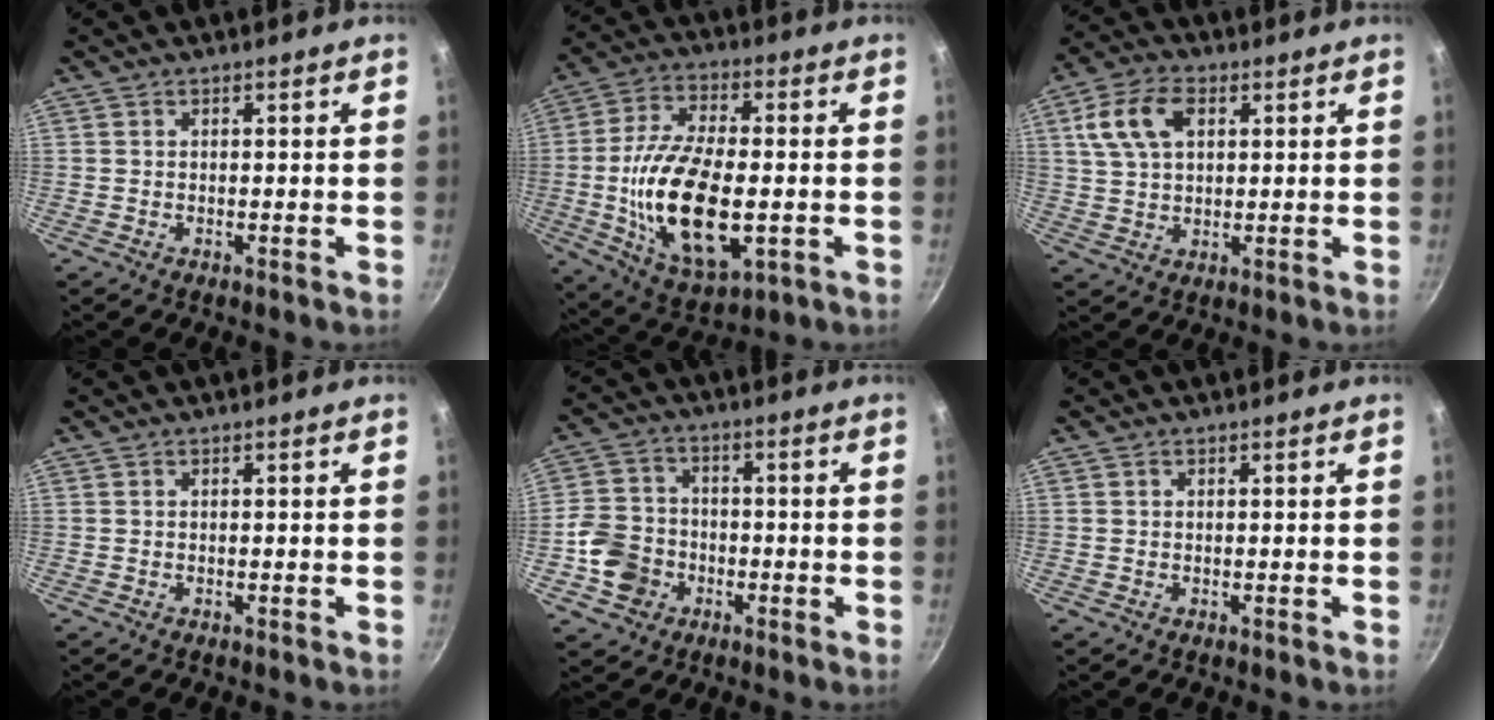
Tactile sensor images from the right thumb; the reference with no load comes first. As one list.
[{"total": 20.2, "force": [-2.8, 9.8, 17.5], "torque": [-0.326, 0.001, -0.036]}, {"total": 10.0, "force": [3.3, 6.2, 7.2], "torque": [-0.135, 0.008, 0.059]}, {"total": 0.0}, {"total": 9.2, "force": [-3.0, 7.8, 3.8], "torque": [-0.051, 0.020, -0.056]}, {"total": 0.0}]